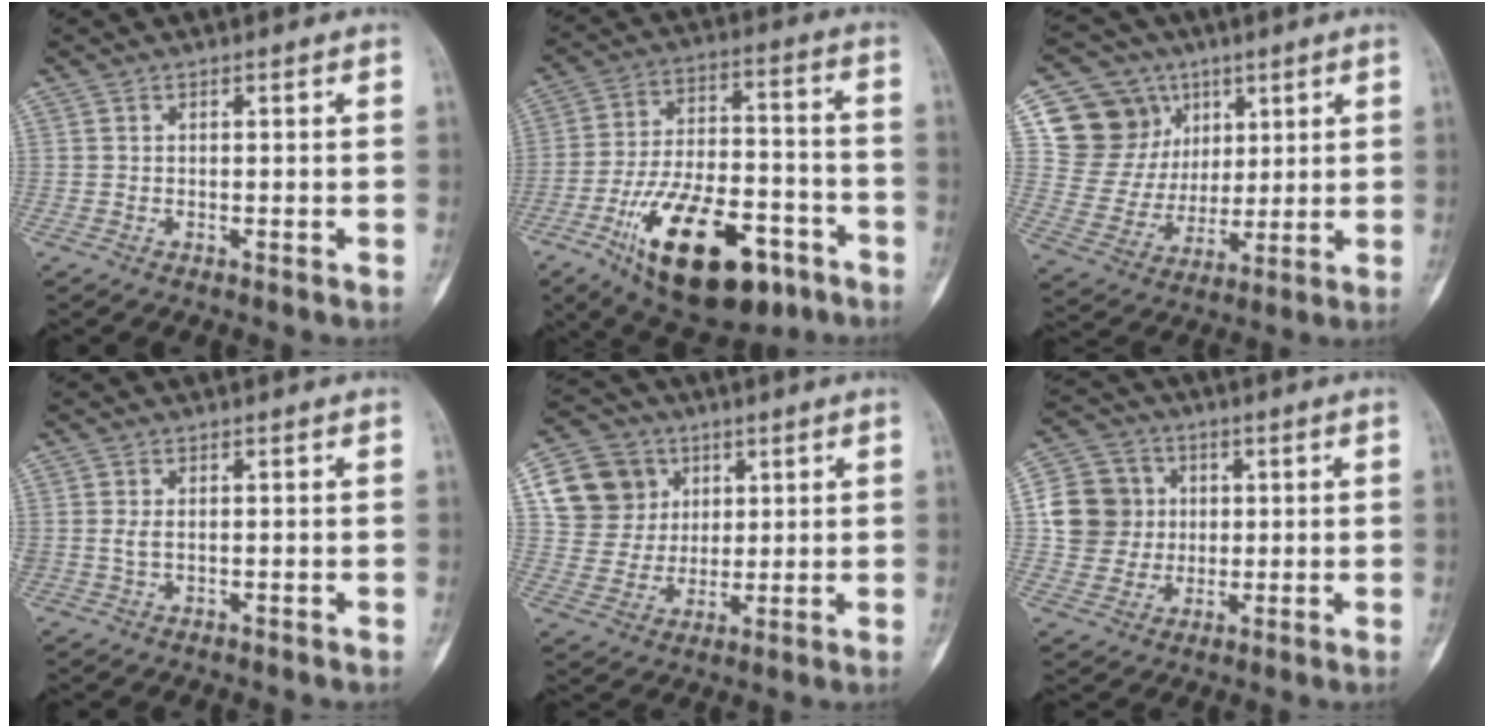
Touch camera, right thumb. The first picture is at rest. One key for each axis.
{"total": 23.1, "fx": -11.4, "fy": 10.9, "fz": 16.9, "tx": -0.290, "ty": 0.056, "tz": -0.176}
{"total": 15.3, "fx": 6.6, "fy": 13.3, "fz": 3.9, "tx": -0.029, "ty": -0.013, "tz": 0.134}
{"total": 1.6, "fx": 0.3, "fy": 0.9, "fz": 1.3, "tx": -0.029, "ty": 0.000, "tz": 0.009}
{"total": 12.7, "fx": 4.5, "fy": 11.2, "fz": 3.7, "tx": -0.035, "ty": -0.004, "tz": 0.085}
{"total": 11.2, "fx": 1.3, "fy": 10.6, "fz": 3.3, "tx": -0.034, "ty": 0.010, "tz": 0.024}